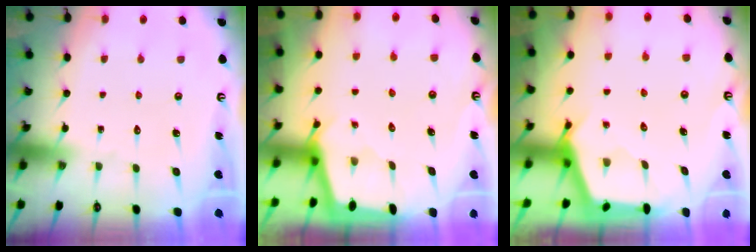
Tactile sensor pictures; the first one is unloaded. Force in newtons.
{"total": 1.7, "press": 1.7, "slide": 0.1}
{"total": 2.6, "press": 2.5, "slide": 0.3}